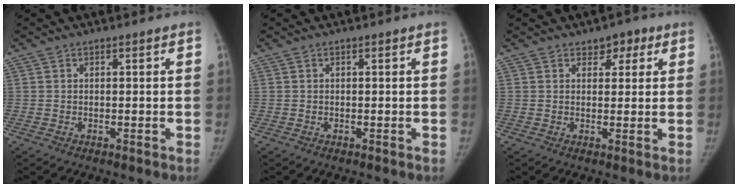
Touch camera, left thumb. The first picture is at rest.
{"total": 0.0}
{"total": 3.6, "force": [2.0, 2.5, 1.7], "torque": [0.009, -0.005, 0.022]}